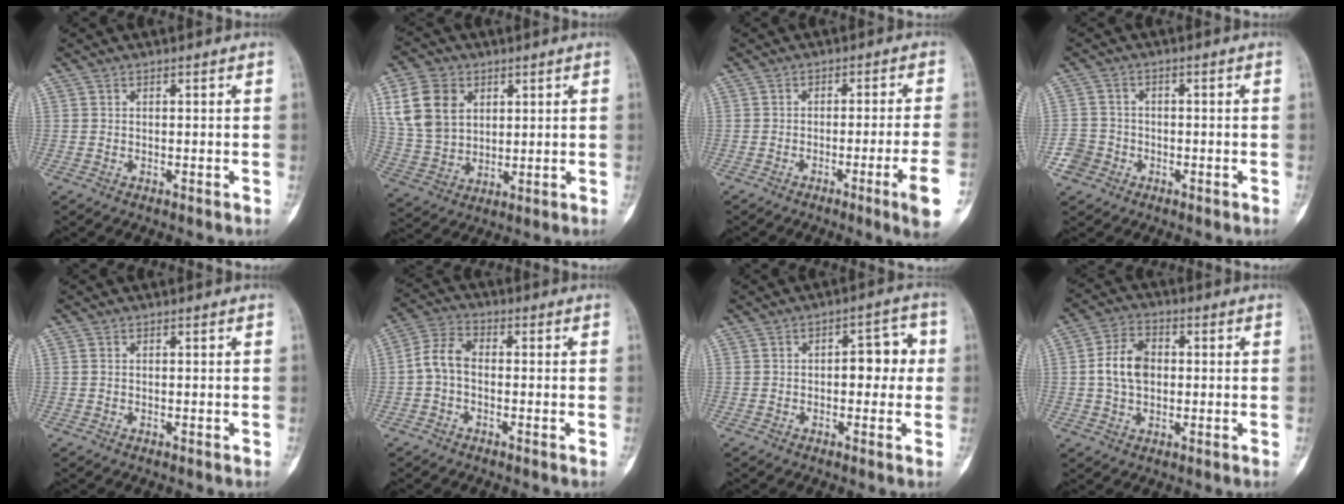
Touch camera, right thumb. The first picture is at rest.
{"total": 12.6, "force": [4.4, 9.5, 7.1], "torque": [-0.117, -0.008, 0.091]}
{"total": 8.4, "force": [-3.6, -0.7, 7.5], "torque": [-0.111, 0.006, -0.052]}
{"total": 4.0, "force": [-1.9, 3.5, 0.4], "torque": [0.010, 0.017, -0.039]}
{"total": 0.0}
{"total": 5.8, "force": [-0.8, 3.7, 4.4], "torque": [-0.083, 0.019, -0.028]}
{"total": 6.8, "force": [0.2, 3.9, 5.6], "torque": [-0.041, 0.023, -0.001]}
{"total": 8.2, "force": [0.4, 5.8, 5.9], "torque": [-0.097, 0.014, 0.003]}